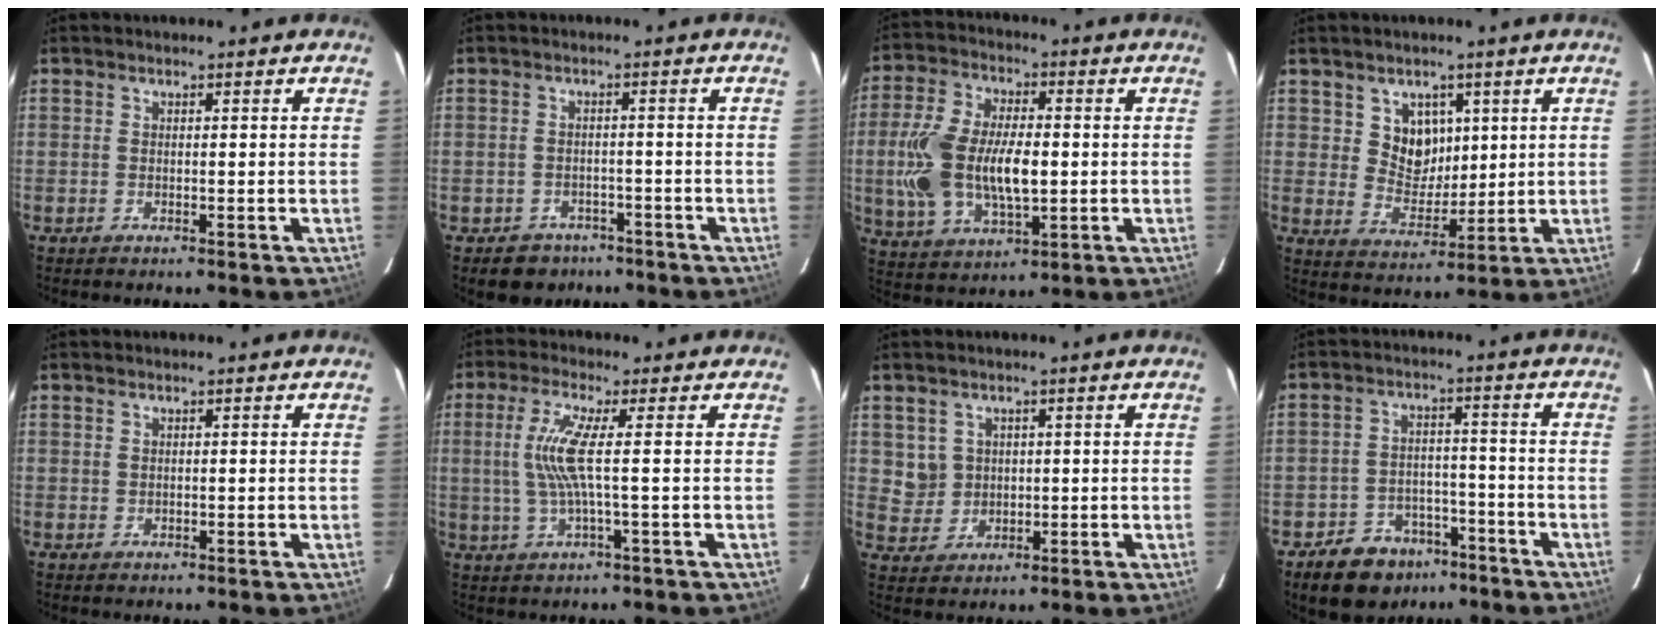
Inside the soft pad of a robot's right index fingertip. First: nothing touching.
{"total": 5.8, "force": [-4.0, 4.1, 0.7], "torque": [-0.026, 0.022, -0.050]}
{"total": 16.4, "force": [-0.9, 8.5, 14.1], "torque": [-0.297, -0.001, -0.011]}
{"total": 6.9, "force": [2.8, 5.9, 2.4], "torque": [-0.037, 0.001, 0.059]}
{"total": 0.5, "force": [0.3, 0.4, 0.1], "torque": [-0.001, 0.003, 0.007]}
{"total": 6.9, "force": [0.4, -0.4, 6.9], "torque": [-0.143, -0.003, 0.015]}
{"total": 4.8, "force": [1.4, 4.5, 0.8], "torque": [-0.015, 0.011, 0.039]}
{"total": 11.3, "force": [-7.8, 7.2, 3.9], "torque": [-0.098, 0.018, -0.103]}